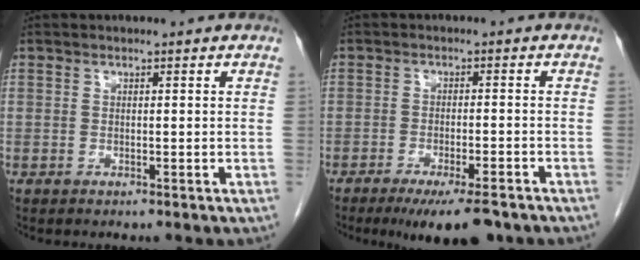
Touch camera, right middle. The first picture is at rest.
{"total": 8.7, "force": [-6.6, 1.6, 5.5], "torque": [-0.076, -0.013, -0.098]}